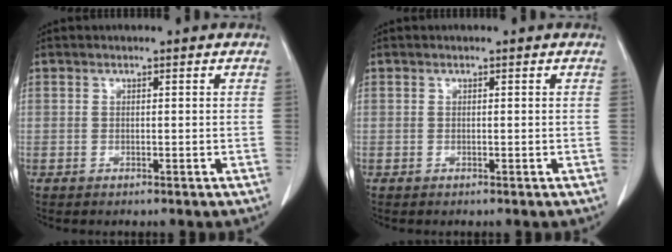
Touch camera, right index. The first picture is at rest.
{"total": 0.0}